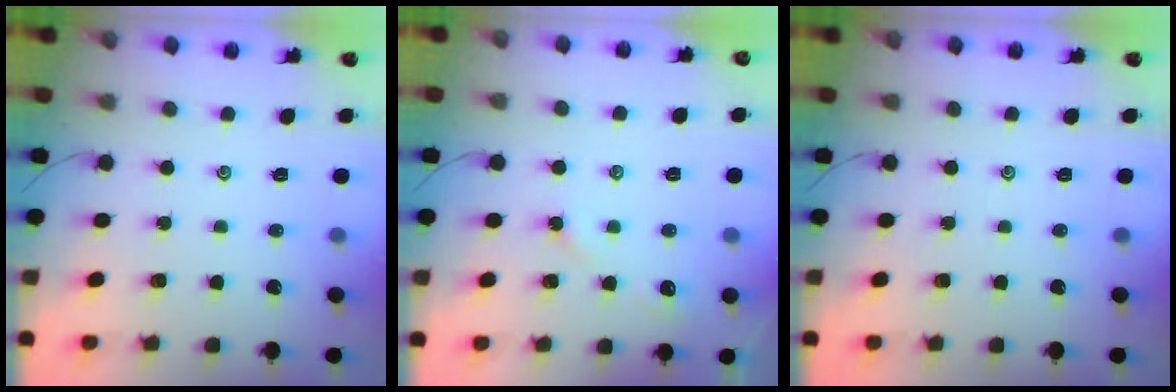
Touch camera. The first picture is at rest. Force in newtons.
{"total": 4.2, "press": 4.2, "slide": 0.7}
{"total": 0.0}